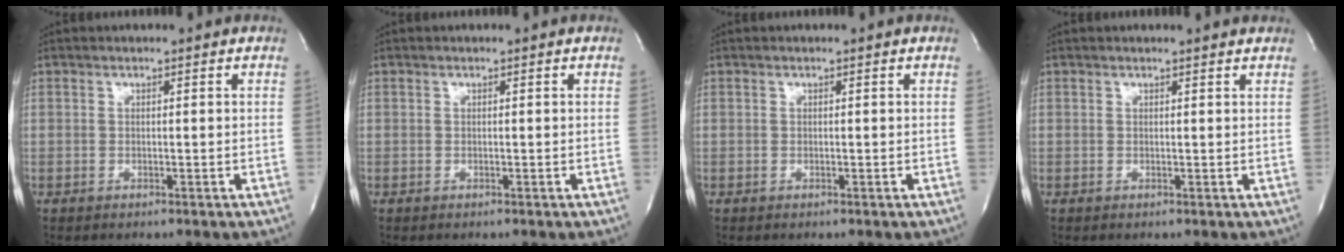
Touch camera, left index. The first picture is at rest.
{"total": 0.0}
{"total": 0.0}
{"total": 2.2, "force": [2.2, 0.0, 0.4], "torque": [-0.011, -0.004, 0.013]}